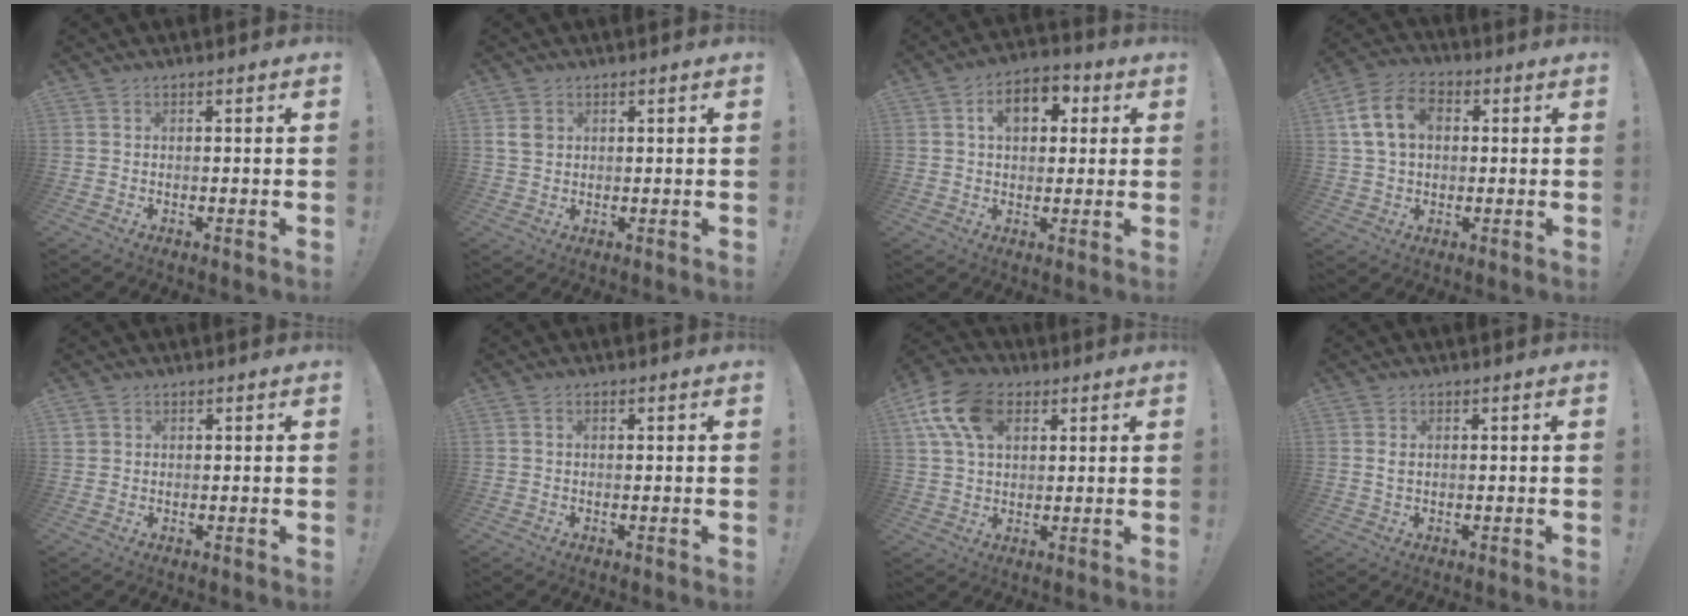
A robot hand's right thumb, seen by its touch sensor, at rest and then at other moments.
{"total": 3.4, "force": [1.3, 2.6, 1.7], "torque": [-0.024, 0.001, 0.023]}
{"total": 9.5, "force": [2.5, 6.7, 6.3], "torque": [-0.084, 0.008, 0.042]}
{"total": 12.6, "force": [3.1, 8.9, 8.3], "torque": [-0.155, 0.009, 0.061]}
{"total": 1.4, "force": [0.9, 1.1, 0.3], "torque": [-0.002, -0.002, 0.016]}
{"total": 0.8, "force": [0.2, 0.7, 0.4], "torque": [-0.003, 0.002, 0.003]}
{"total": 14.9, "force": [5.8, 9.7, 9.6], "torque": [-0.172, -0.010, 0.110]}
{"total": 1.5, "force": [0.5, 0.9, 1.1], "torque": [-0.017, 0.000, 0.007]}